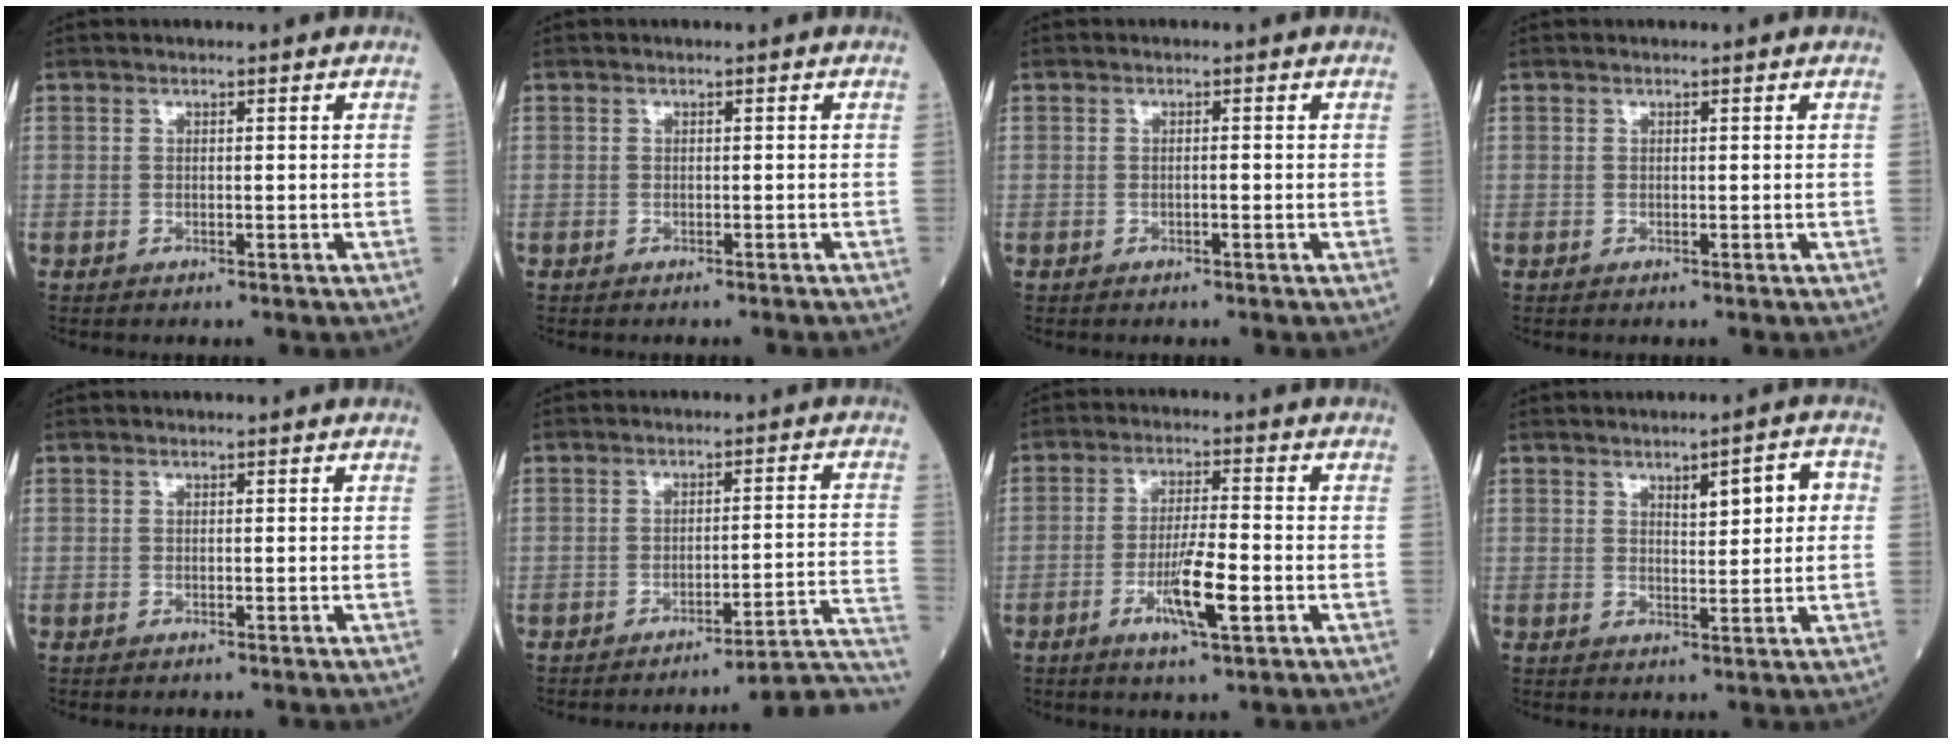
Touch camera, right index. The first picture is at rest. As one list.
[{"total": 1.1, "force": [-1.0, -0.1, 0.4], "torque": [-0.002, 0.001, -0.015]}, {"total": 0.7, "force": [-0.3, 0.0, 0.6], "torque": [-0.012, 0.001, -0.004]}, {"total": 0.0}, {"total": 0.0}, {"total": 11.5, "force": [-10.8, -2.3, 3.2], "torque": [-0.001, 0.010, -0.136]}, {"total": 7.5, "force": [-2.7, 0.6, 7.0], "torque": [-0.129, -0.008, -0.049]}, {"total": 5.3, "force": [1.5, 1.4, 4.9], "torque": [-0.073, 0.013, 0.025]}]